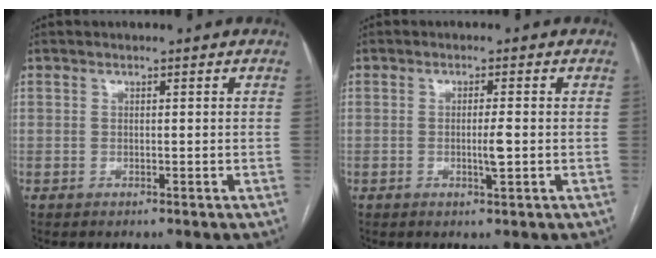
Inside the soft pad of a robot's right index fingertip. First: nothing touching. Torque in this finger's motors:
{"motor_torque": [0.42, 0.43, 0.24, 0.05]}